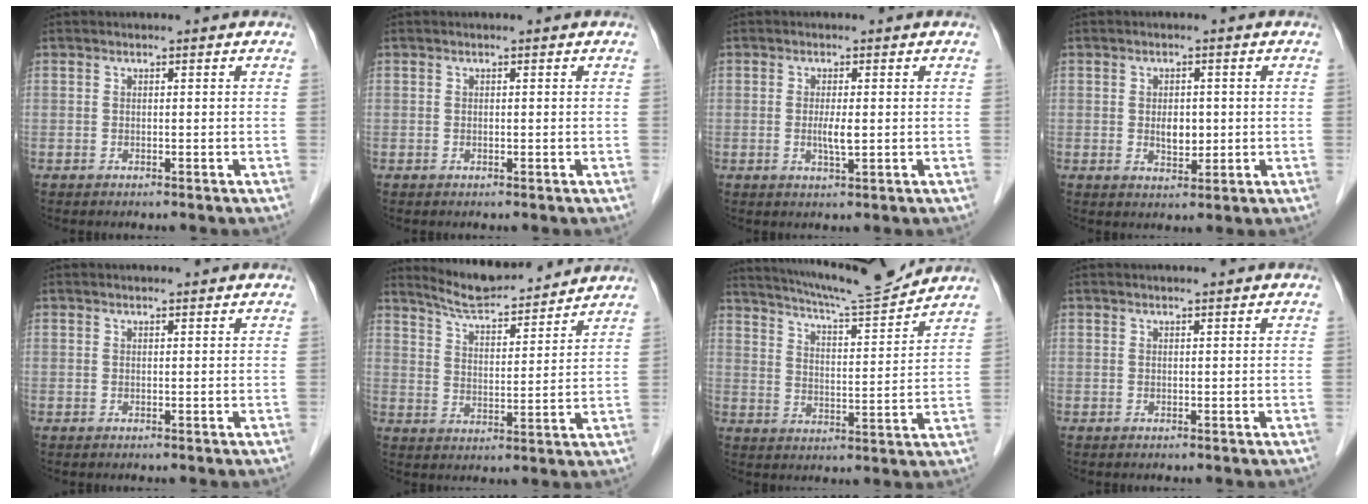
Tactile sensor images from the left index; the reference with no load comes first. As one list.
[{"total": 0.0}, {"total": 2.5, "force": [-0.2, 0.3, 2.4], "torque": [-0.051, -0.006, -0.003]}, {"total": 3.2, "force": [-0.1, 1.9, 2.6], "torque": [-0.043, -0.004, 0.003]}, {"total": 1.7, "force": [1.6, 0.1, 0.5], "torque": [-0.009, 0.013, 0.022]}, {"total": 11.7, "force": [11.2, 1.2, 3.4], "torque": [-0.062, 0.009, 0.175]}, {"total": 13.2, "force": [12.5, -0.4, 4.2], "torque": [-0.077, -0.010, 0.188]}, {"total": 1.1, "force": [1.0, -0.1, 0.5], "torque": [-0.004, 0.006, 0.019]}]